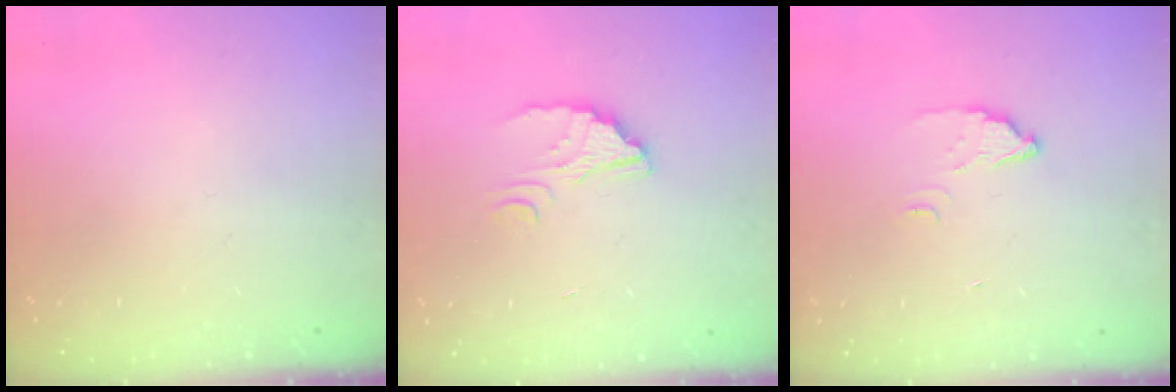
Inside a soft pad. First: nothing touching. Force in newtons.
{"total": 2.7, "press": 2.7, "slide": 0.1}
{"total": 2.9, "press": 2.9, "slide": 0.4}